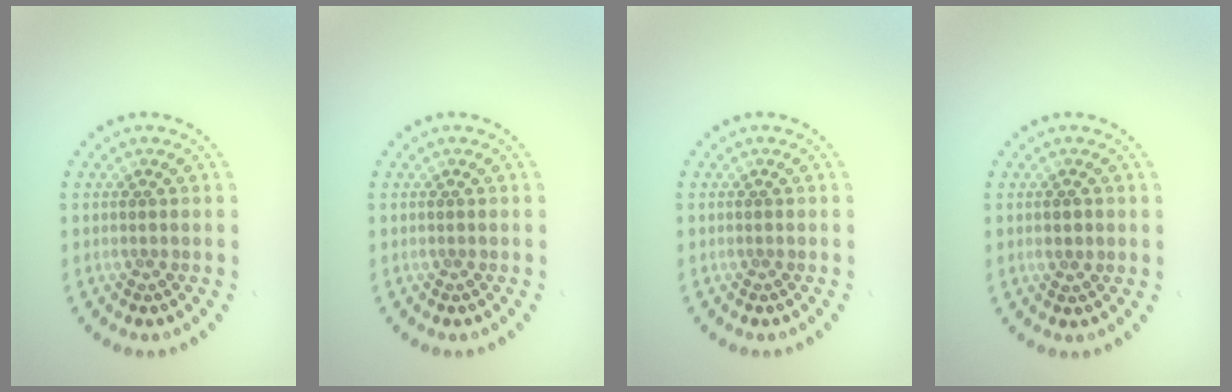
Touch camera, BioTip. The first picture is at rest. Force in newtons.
{"total": 0.0}
{"total": 0.0}
{"total": 0.7, "press": 0.6, "slide": 0.2}